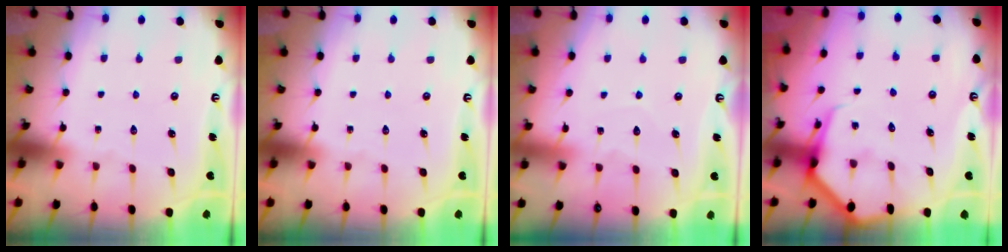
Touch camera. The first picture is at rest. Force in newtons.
{"total": 0.0}
{"total": 3.8, "press": 3.8, "slide": 0.4}
{"total": 5.7, "press": 5.6, "slide": 0.6}